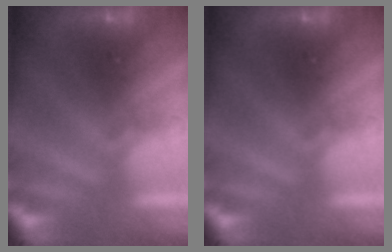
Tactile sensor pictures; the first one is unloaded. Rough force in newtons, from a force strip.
{"total": 0.0}